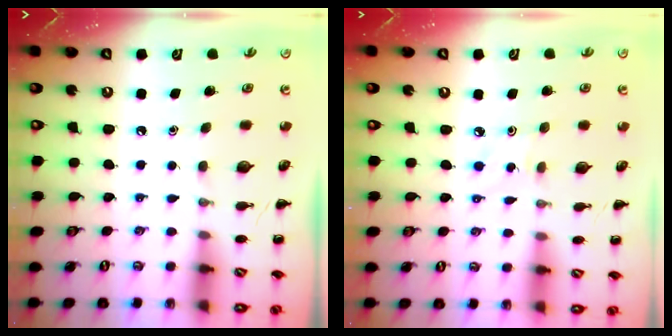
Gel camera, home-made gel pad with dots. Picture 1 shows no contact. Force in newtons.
{"total": 2.1, "press": 2.0, "slide": 0.8}